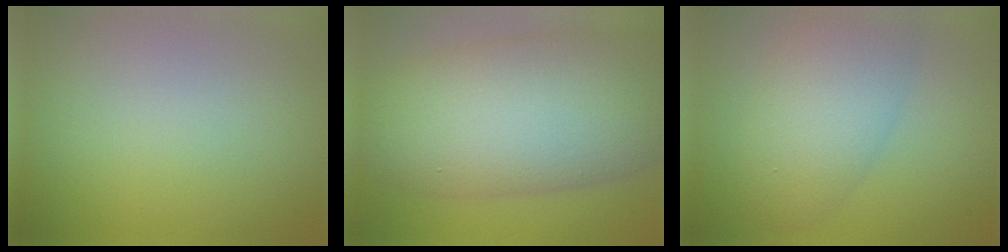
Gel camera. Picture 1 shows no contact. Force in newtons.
{"total": 13.8, "press": 13.8, "slide": 0.2}
{"total": 6.2, "press": 6.1, "slide": 0.3}